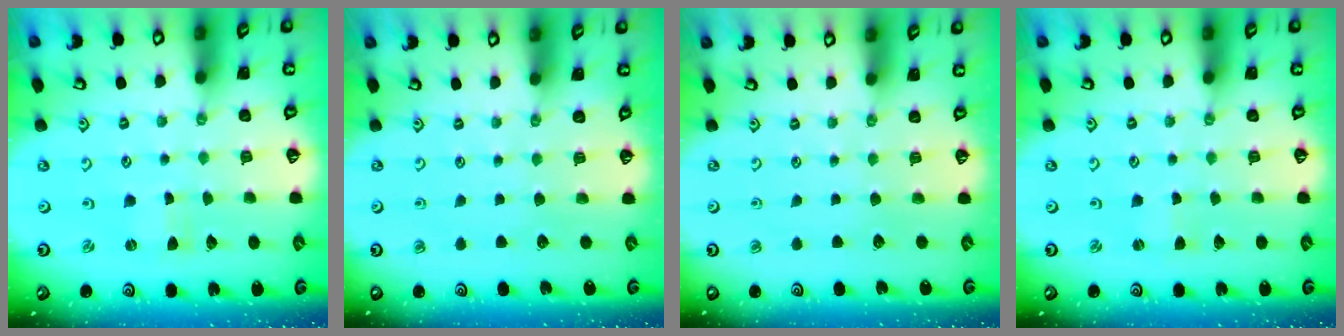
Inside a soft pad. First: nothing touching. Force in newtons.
{"total": 0.0}
{"total": 0.0}
{"total": 0.8, "press": 0.8, "slide": 0.2}